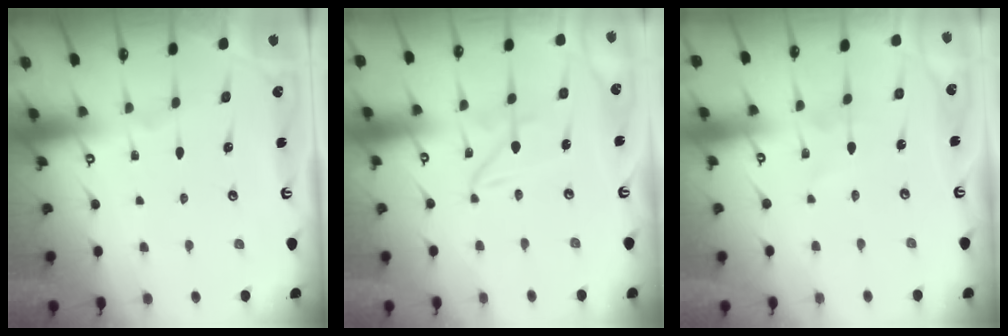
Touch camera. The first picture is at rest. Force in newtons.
{"total": 2.2, "press": 2.2, "slide": 0.1}
{"total": 2.2, "press": 2.2, "slide": 0.2}